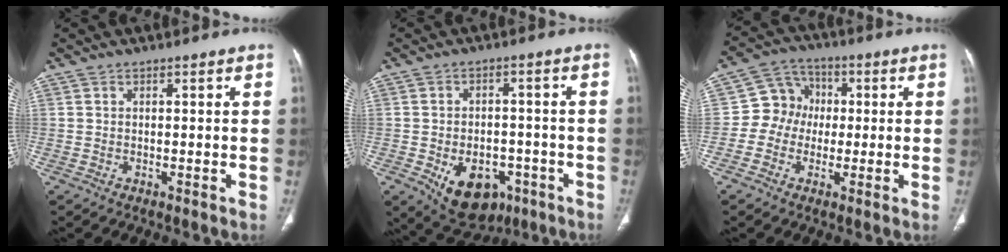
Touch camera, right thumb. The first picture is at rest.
{"total": 11.9, "force": [-4.9, 8.1, 7.2], "torque": [-0.081, 0.016, -0.057]}
{"total": 8.2, "force": [-0.4, 7.6, 3.2], "torque": [-0.019, 0.023, -0.022]}